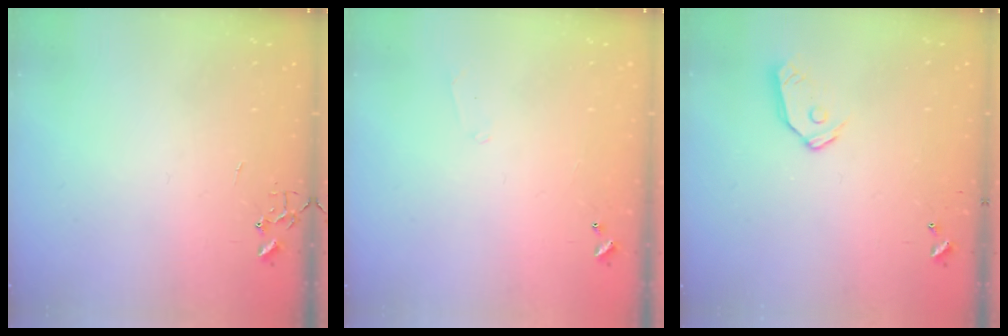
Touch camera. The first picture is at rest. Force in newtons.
{"total": 5.0, "press": 5.0, "slide": 0.9}
{"total": 9.2, "press": 9.2, "slide": 1.0}